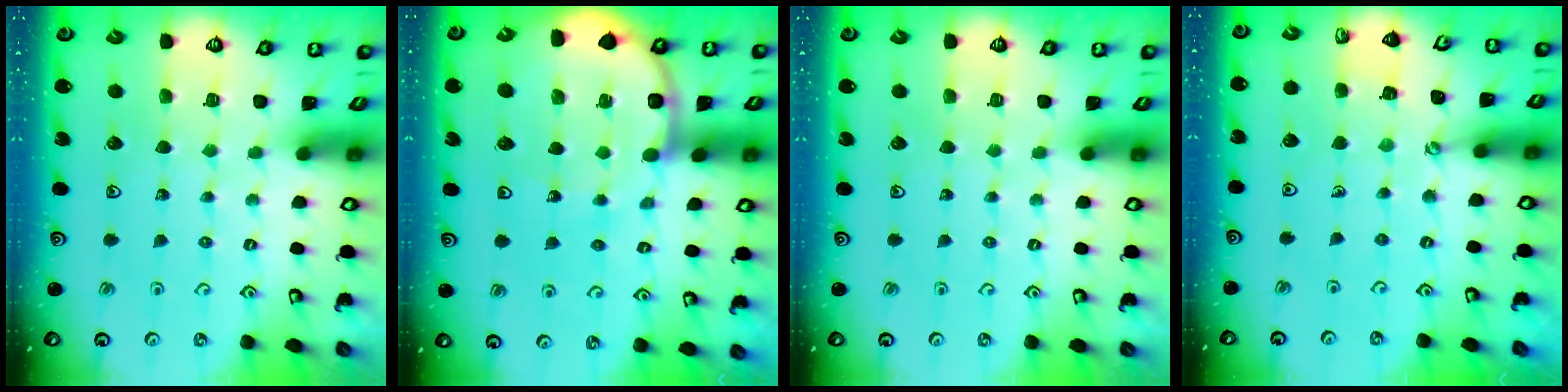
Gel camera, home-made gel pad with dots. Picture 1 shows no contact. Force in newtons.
{"total": 10.7, "press": 10.7, "slide": 1.3}
{"total": 0.0}
{"total": 2.1, "press": 2.1, "slide": 0.4}